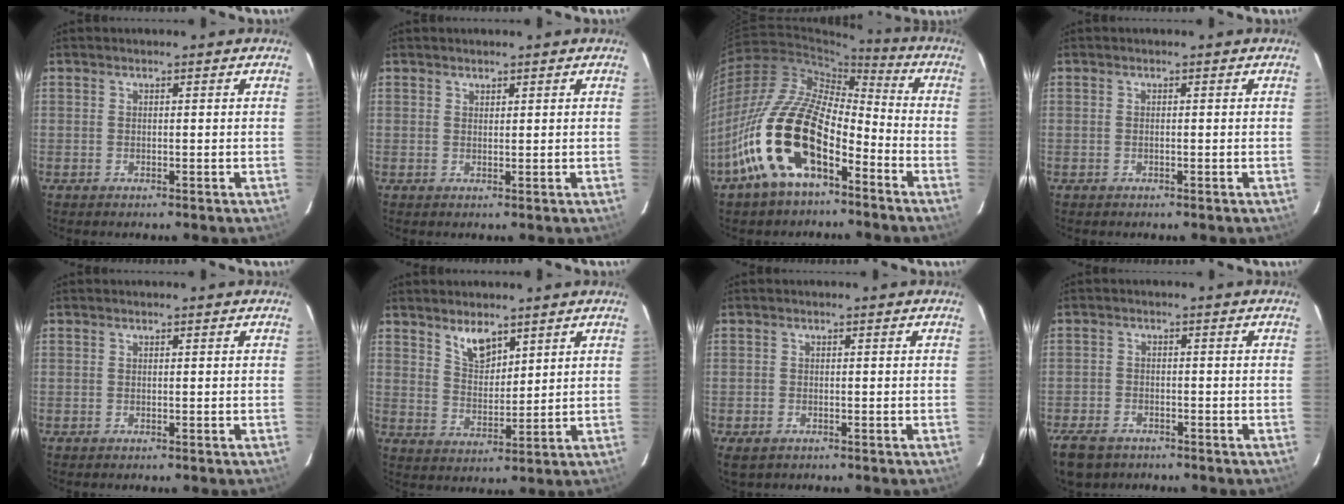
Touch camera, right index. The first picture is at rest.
{"total": 0.9, "force": [0.7, 0.4, 0.1], "torque": [-0.001, 0.002, 0.014]}
{"total": 19.5, "force": [-10.3, 8.8, 13.9], "torque": [-0.276, 0.004, -0.200]}
{"total": 0.0}
{"total": 0.0}
{"total": 6.1, "force": [4.4, 2.6, 3.3], "torque": [-0.053, 0.003, 0.087]}
{"total": 3.0, "force": [-1.7, 2.0, 1.4], "torque": [-0.029, -0.008, -0.028]}
{"total": 8.6, "force": [-6.0, 5.1, 3.5], "torque": [-0.105, -0.010, -0.107]}